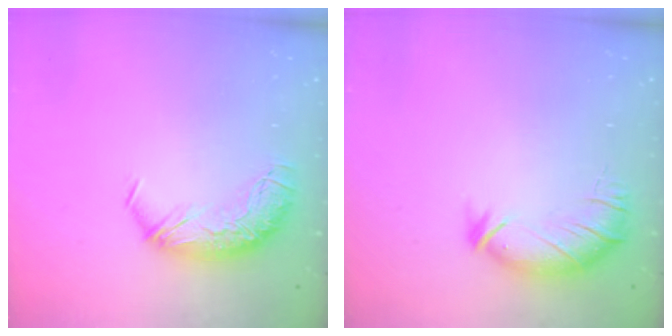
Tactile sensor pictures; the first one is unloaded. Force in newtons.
{"total": 3.2, "press": 2.5, "slide": 1.9}